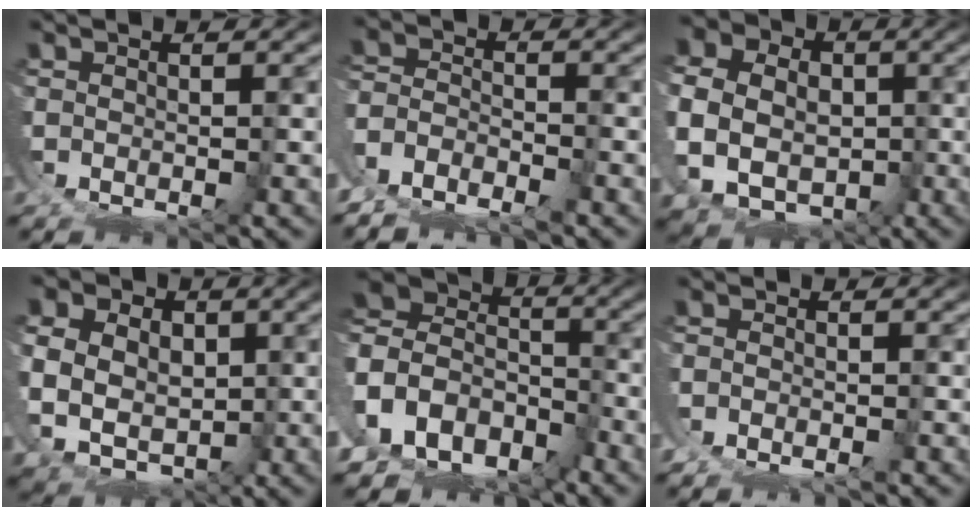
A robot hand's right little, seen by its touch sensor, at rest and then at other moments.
{"total": 6.8, "force": [-4.3, 4.9, 2.0], "torque": [-0.046, -0.021, -0.081]}
{"total": 11.8, "force": [-1.8, 9.9, 6.1], "torque": [-0.125, -0.051, -0.023]}
{"total": 10.6, "force": [-1.6, 9.0, 5.5], "torque": [-0.128, -0.057, -0.017]}
{"total": 15.2, "force": [-2.7, 13.3, 6.8], "torque": [-0.174, -0.049, -0.060]}
{"total": 1.6, "force": [-1.2, 0.9, 0.5], "torque": [-0.010, -0.003, -0.028]}